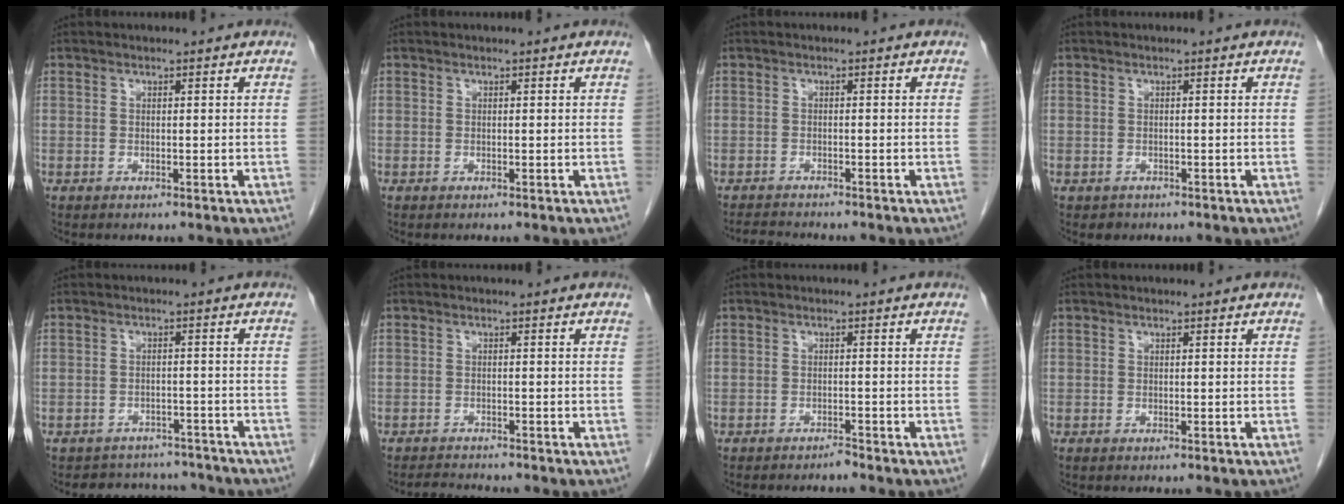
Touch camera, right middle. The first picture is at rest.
{"total": 0.0}
{"total": 3.1, "force": [-3.0, 0.0, 0.6], "torque": [-0.012, -0.014, -0.050]}
{"total": 1.0, "force": [-0.6, 0.8, 0.0], "torque": [-0.007, 0.002, -0.007]}
{"total": 7.0, "force": [-6.5, 2.7, -0.1], "torque": [0.011, 0.020, -0.079]}
{"total": 2.7, "force": [-2.6, -0.1, 0.3], "torque": [-0.010, -0.014, -0.044]}
{"total": 1.5, "force": [-1.4, -0.3, 0.2], "torque": [-0.001, 0.000, -0.023]}
{"total": 0.0}